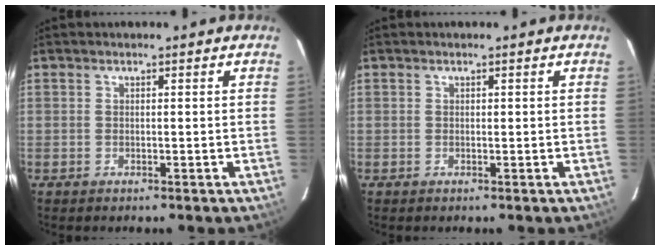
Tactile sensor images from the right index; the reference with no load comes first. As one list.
[{"total": 0.0}]